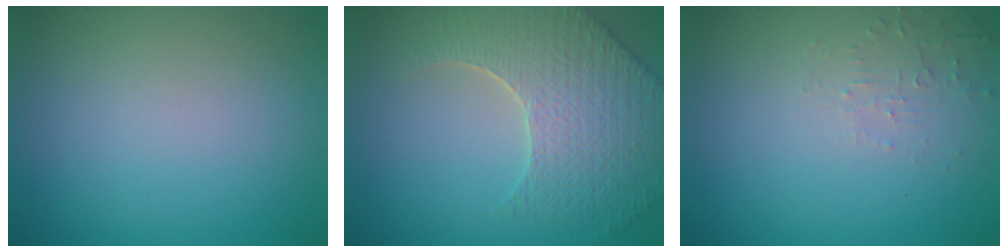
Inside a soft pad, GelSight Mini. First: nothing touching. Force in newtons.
{"total": 7.0, "press": 5.5, "slide": 4.3}
{"total": 1.5, "press": 1.5, "slide": 0.3}